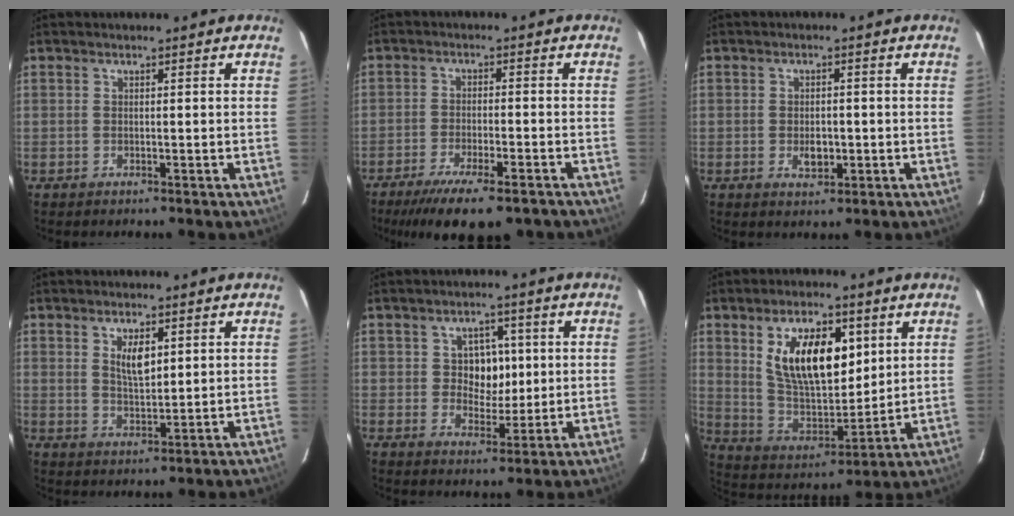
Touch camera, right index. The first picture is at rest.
{"total": 13.7, "force": [-10.2, 3.4, 8.4], "torque": [-0.172, -0.040, -0.161]}
{"total": 3.8, "force": [-0.9, 2.4, 2.8], "torque": [-0.049, -0.002, -0.011]}
{"total": 5.0, "force": [1.9, 2.2, 4.1], "torque": [-0.068, -0.001, 0.036]}
{"total": 5.8, "force": [0.8, 4.9, 3.1], "torque": [-0.048, 0.008, 0.018]}
{"total": 16.5, "force": [5.9, 8.2, 13.1], "torque": [-0.229, 0.001, 0.120]}